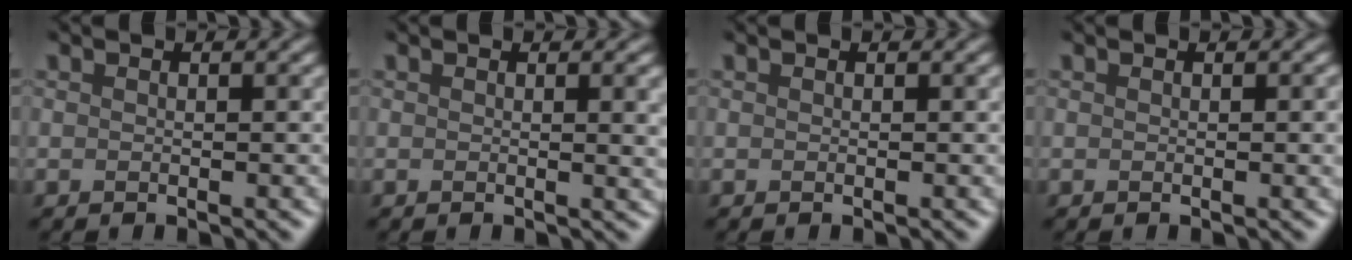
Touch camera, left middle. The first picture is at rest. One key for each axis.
{"total": 2.5, "fx": 0.5, "fy": 1.1, "fz": 2.2, "tx": -0.015, "ty": 0.001, "tz": -0.002}
{"total": 0.0}
{"total": 0.9, "fx": 0.0, "fy": 0.4, "fz": 0.8, "tx": -0.006, "ty": -0.001, "tz": -0.003}